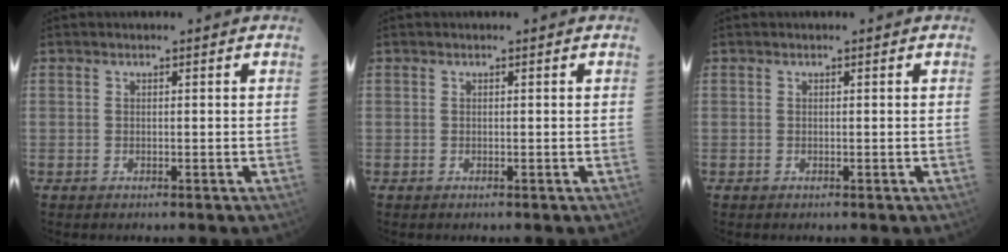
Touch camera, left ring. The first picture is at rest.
{"total": 0.0}
{"total": 0.0}